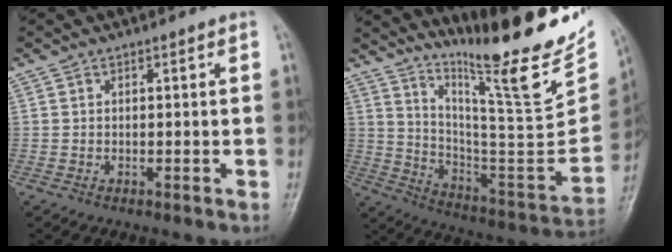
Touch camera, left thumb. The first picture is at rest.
{"total": 23.5, "force": [19.2, 2.3, 13.4], "torque": [-0.182, -0.139, 0.302]}